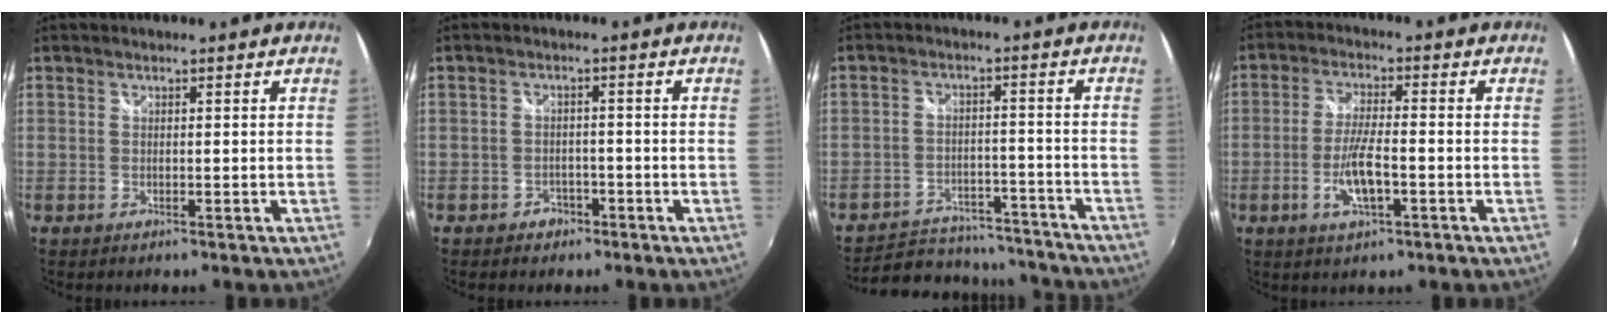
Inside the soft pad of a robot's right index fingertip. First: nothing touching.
{"total": 3.3, "force": [-2.2, 2.5, 0.6], "torque": [-0.021, 0.010, -0.030]}
{"total": 18.7, "force": [-16.3, 7.3, 5.5], "torque": [-0.125, 0.029, -0.201]}
{"total": 7.2, "force": [-2.7, 1.7, 6.4], "torque": [-0.131, -0.004, -0.050]}